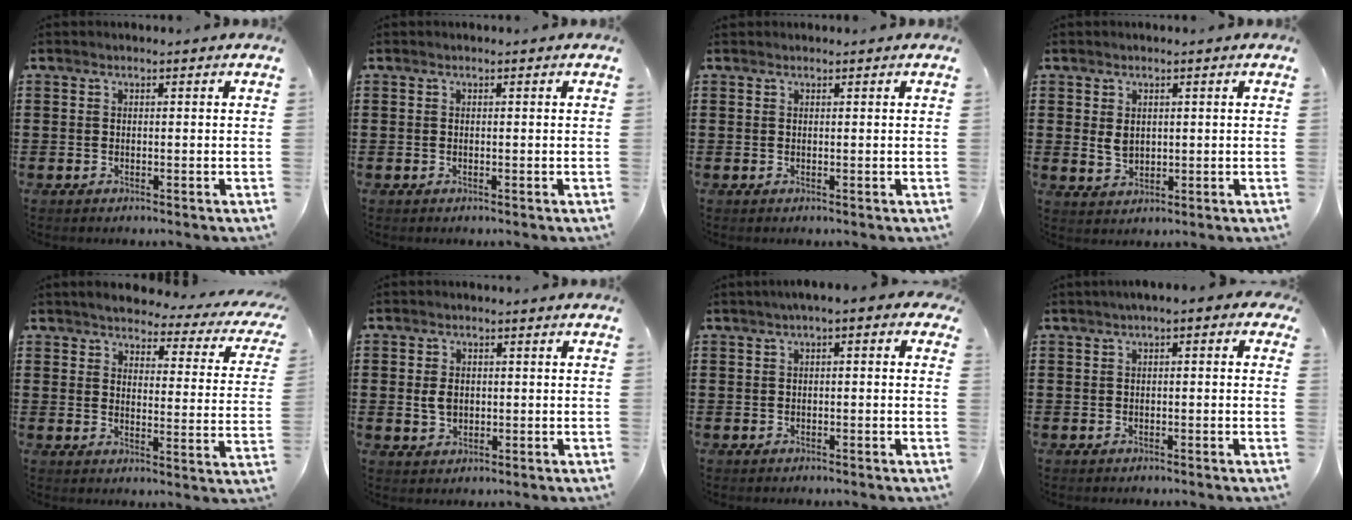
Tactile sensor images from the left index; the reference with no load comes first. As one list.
[{"total": 0.0}, {"total": 0.0}, {"total": 2.8, "force": [0.6, 2.0, 1.9], "torque": [-0.040, 0.008, 0.012]}, {"total": 3.8, "force": [3.5, 0.4, 1.2], "torque": [-0.046, -0.024, 0.056]}, {"total": 3.1, "force": [0.2, 2.2, 2.2], "torque": [-0.053, 0.004, 0.001]}, {"total": 1.7, "force": [-0.8, 0.8, 1.2], "torque": [-0.032, 0.004, -0.022]}, {"total": 1.5, "force": [-0.9, 0.8, 1.0], "torque": [-0.022, 0.007, -0.020]}]